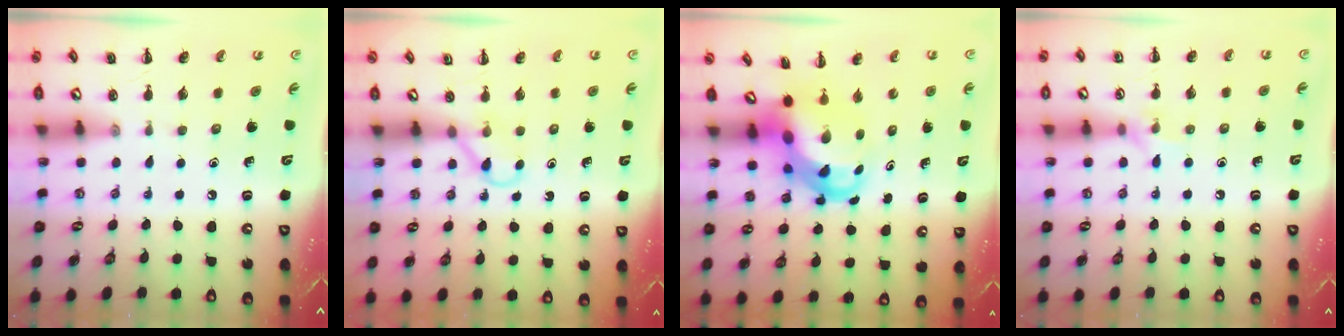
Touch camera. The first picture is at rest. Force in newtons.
{"total": 3.2, "press": 3.0, "slide": 0.9}
{"total": 6.1, "press": 5.9, "slide": 1.8}
{"total": 6.4, "press": 6.2, "slide": 1.5}